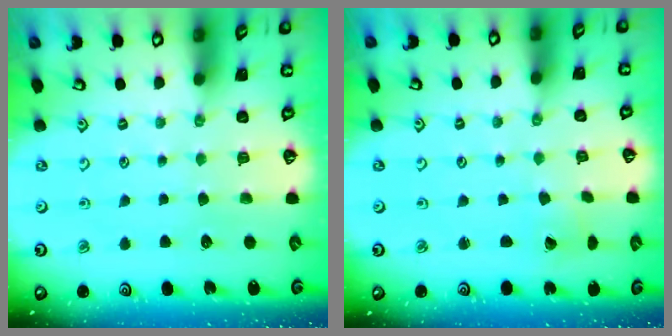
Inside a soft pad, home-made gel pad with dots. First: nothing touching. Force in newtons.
{"total": 2.6, "press": 2.6, "slide": 0.3}